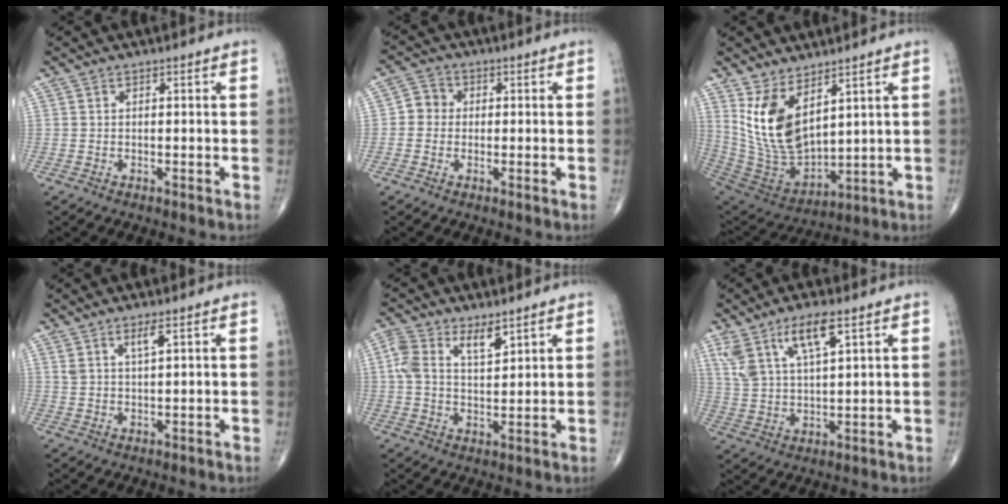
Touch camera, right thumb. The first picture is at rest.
{"total": 3.8, "force": [-0.2, 3.5, 1.4], "torque": [-0.003, 0.009, -0.013]}
{"total": 14.4, "force": [6.4, 7.1, 10.7], "torque": [-0.192, -0.041, 0.151]}
{"total": 3.1, "force": [1.8, 0.5, 2.4], "torque": [-0.050, -0.010, 0.037]}
{"total": 7.6, "force": [3.9, 3.6, 5.5], "torque": [-0.094, -0.007, 0.075]}
{"total": 9.9, "force": [5.6, 3.1, 7.6], "torque": [-0.153, -0.017, 0.117]}